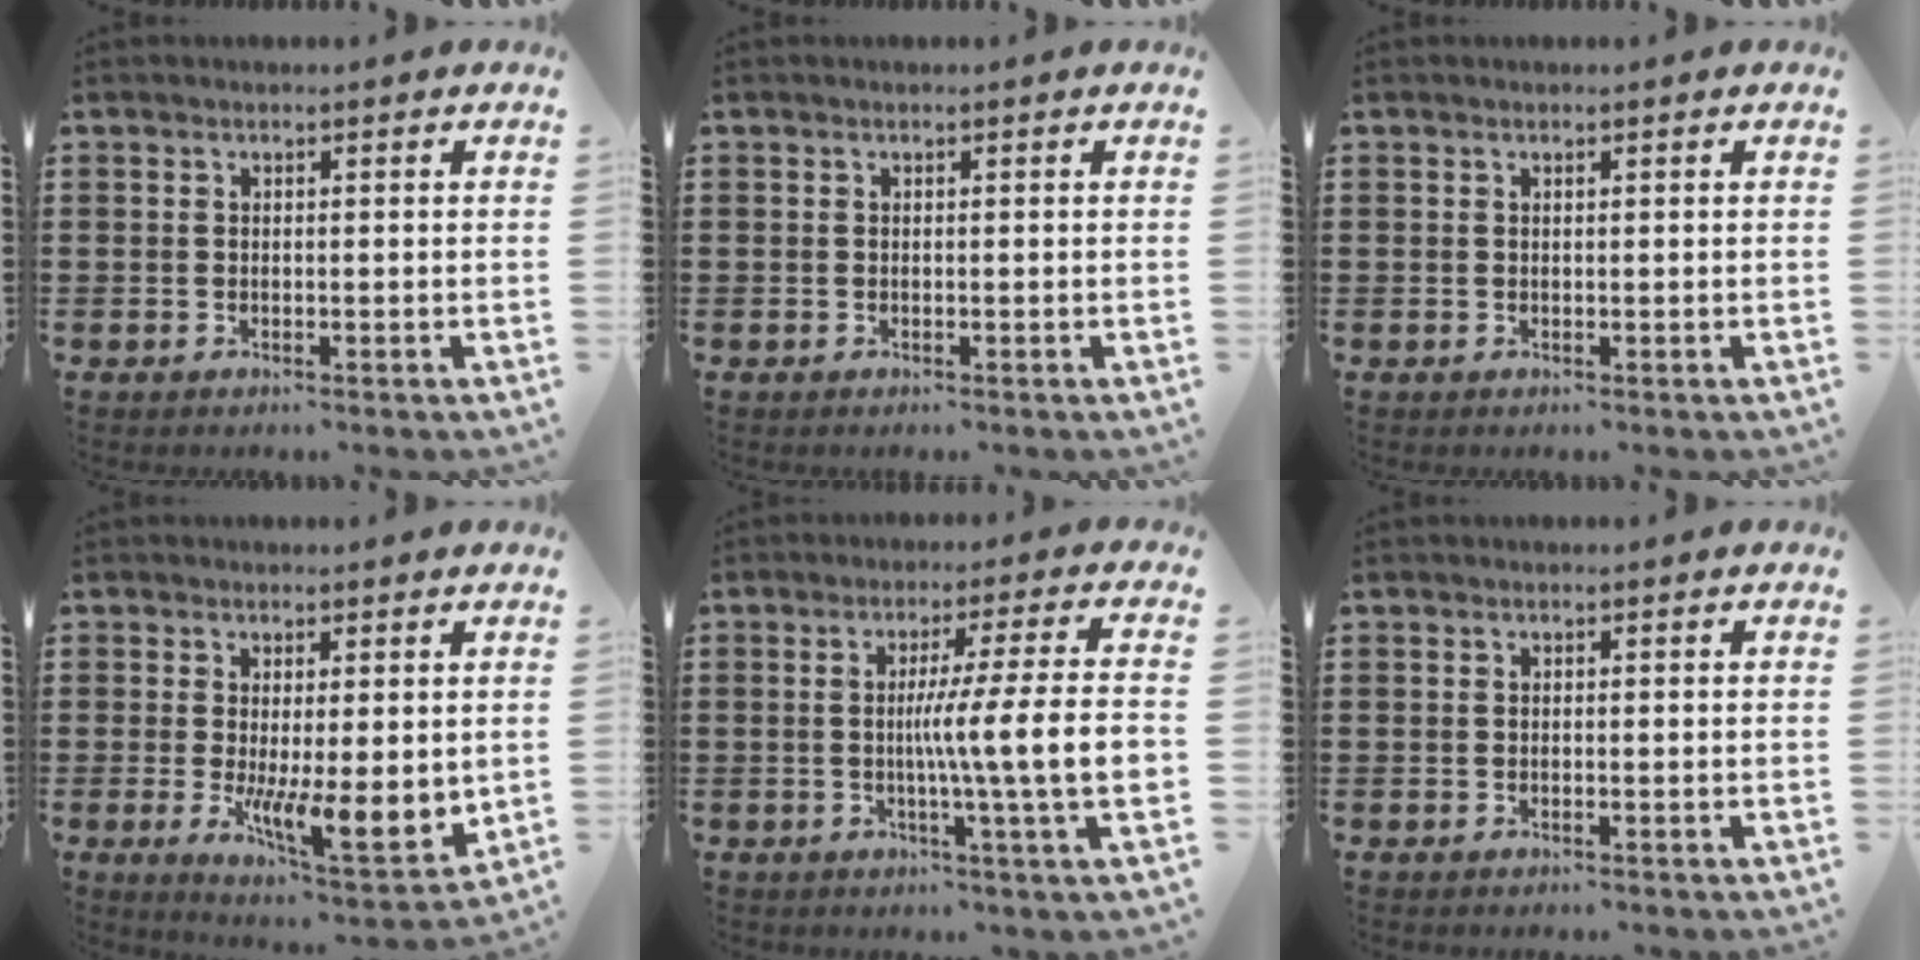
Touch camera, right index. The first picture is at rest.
{"total": 0.0}
{"total": 0.0}
{"total": 7.0, "force": [-0.5, 2.3, 6.6], "torque": [-0.107, -0.020, -0.006]}
{"total": 9.8, "force": [-1.0, -0.9, 9.7], "torque": [-0.160, -0.017, -0.025]}
{"total": 0.0}